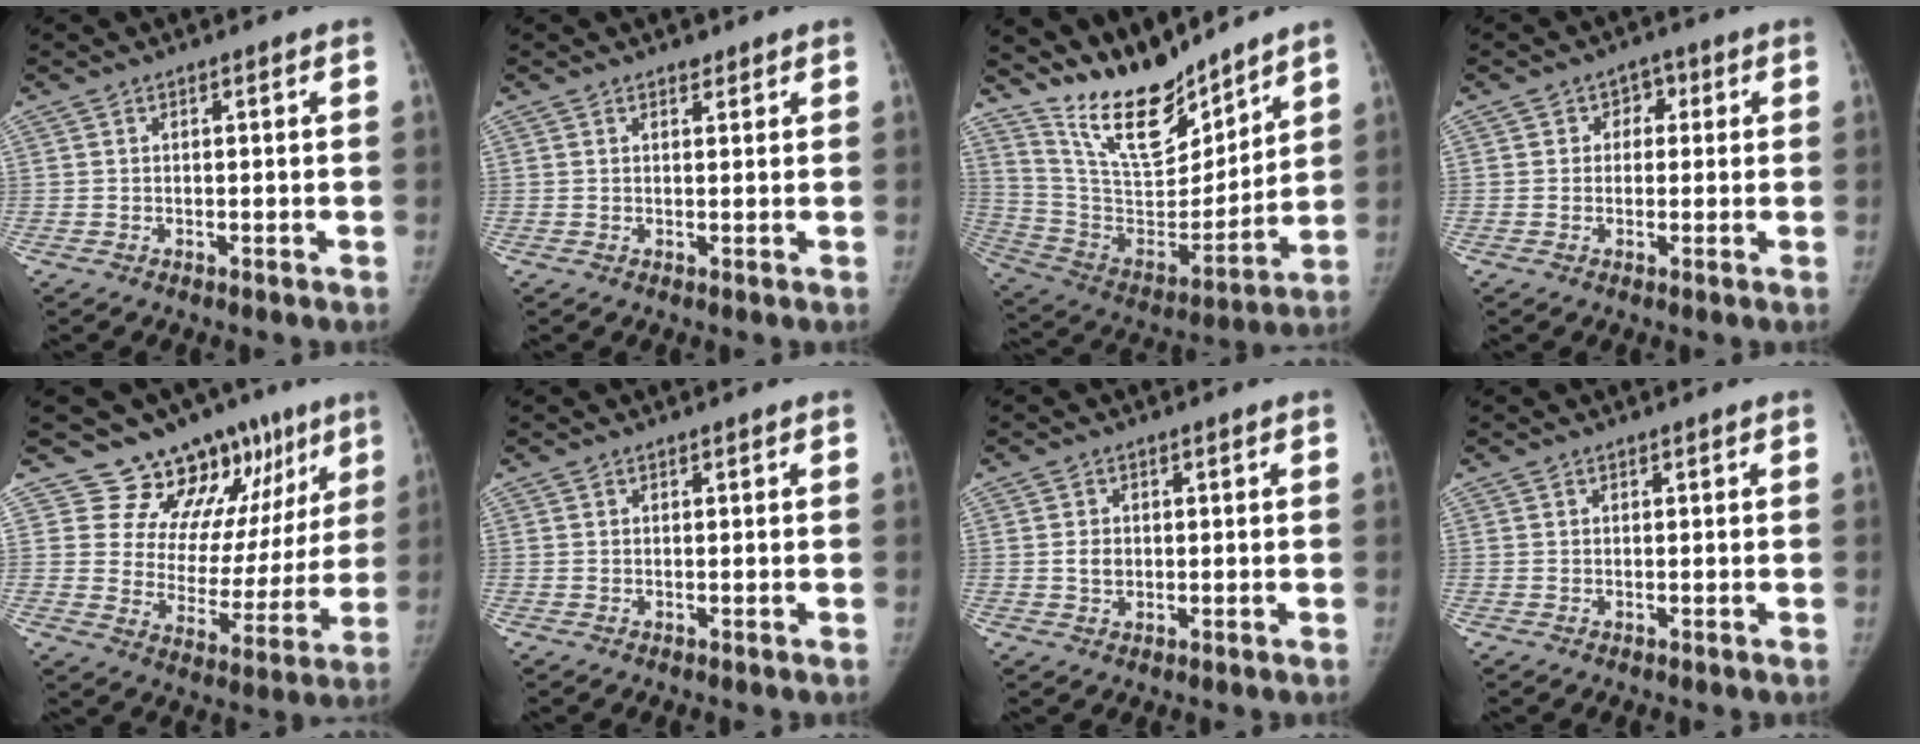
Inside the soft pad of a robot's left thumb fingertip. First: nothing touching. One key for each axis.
{"total": 1.3, "fx": 1.0, "fy": 0.7, "fz": 0.4, "tx": 0.001, "ty": -0.007, "tz": 0.014}
{"total": 18.7, "fx": 15.7, "fy": 6.1, "fz": 8.0, "tx": -0.097, "ty": -0.102, "tz": 0.293}
{"total": 3.6, "fx": 0.8, "fy": 3.1, "fz": 1.6, "tx": 0.011, "ty": 0.006, "tz": 0.002}
{"total": 16.2, "fx": 11.9, "fy": 8.3, "fz": 7.1, "tx": -0.040, "ty": -0.081, "tz": 0.165}
{"total": 0.0}
{"total": 2.6, "fx": 0.2, "fy": 2.2, "fz": 1.4, "tx": -0.014, "ty": 0.001, "tz": 0.006}
{"total": 0.0}